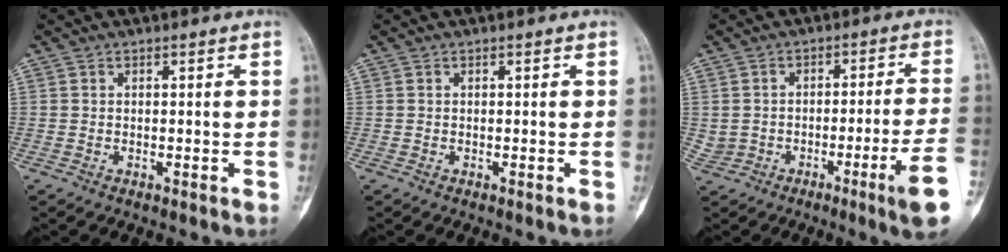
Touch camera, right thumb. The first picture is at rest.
{"total": 0.0}
{"total": 9.9, "force": [-3.4, 1.0, 9.3], "torque": [-0.139, 0.024, -0.044]}